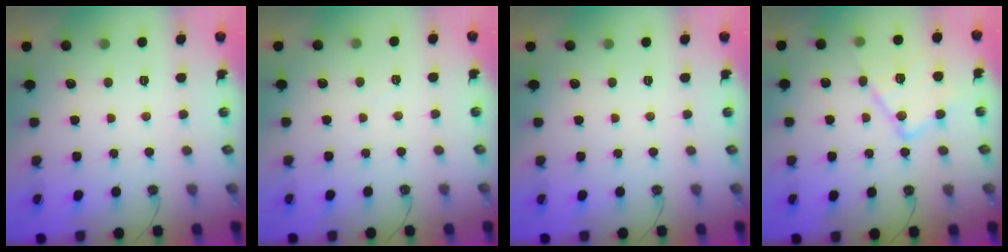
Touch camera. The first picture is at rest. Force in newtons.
{"total": 3.4, "press": 3.4, "slide": 0.5}
{"total": 0.0}
{"total": 16.1, "press": 16.1, "slide": 1.0}